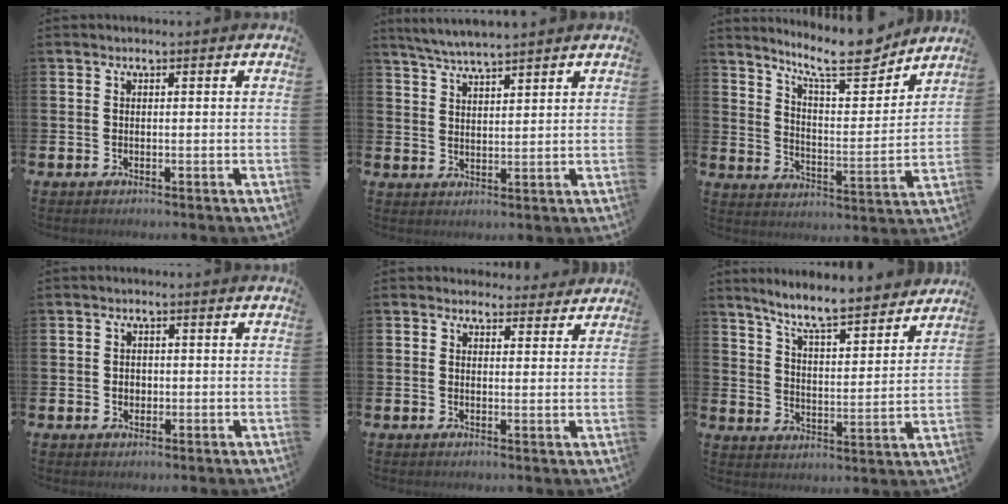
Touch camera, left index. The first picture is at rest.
{"total": 4.7, "force": [4.5, 0.0, 1.1], "torque": [-0.042, -0.014, 0.083]}
{"total": 11.2, "force": [9.9, 2.2, 4.7], "torque": [-0.085, -0.065, 0.170]}
{"total": 1.5, "force": [-0.1, 1.3, 0.7], "torque": [-0.004, 0.005, -0.006]}
{"total": 3.1, "force": [2.8, 1.1, -0.2], "torque": [0.014, -0.016, 0.048]}
{"total": 7.8, "force": [7.4, 0.6, 2.5], "torque": [-0.075, -0.054, 0.128]}